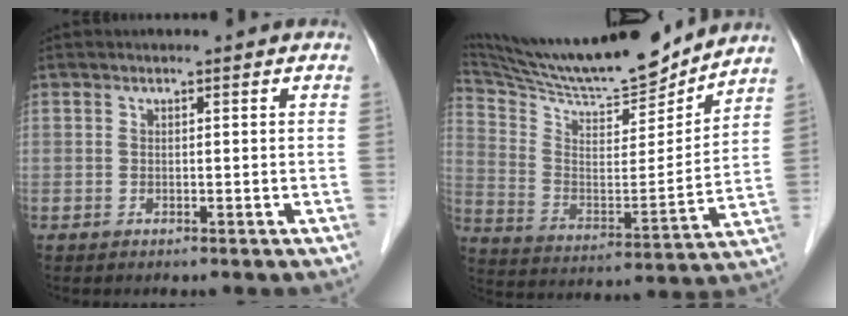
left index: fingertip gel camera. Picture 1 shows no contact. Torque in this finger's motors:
{"motor_torque": [0.11, -1.86, 0.41, 0.12]}